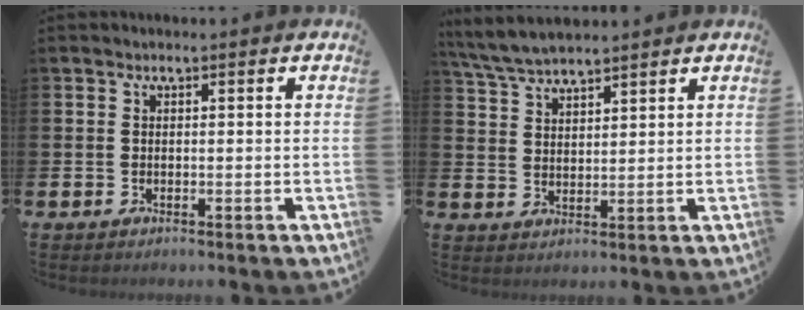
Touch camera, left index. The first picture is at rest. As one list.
[{"total": 5.2, "force": [4.9, 0.8, 1.3], "torque": [-0.048, -0.014, 0.092]}]